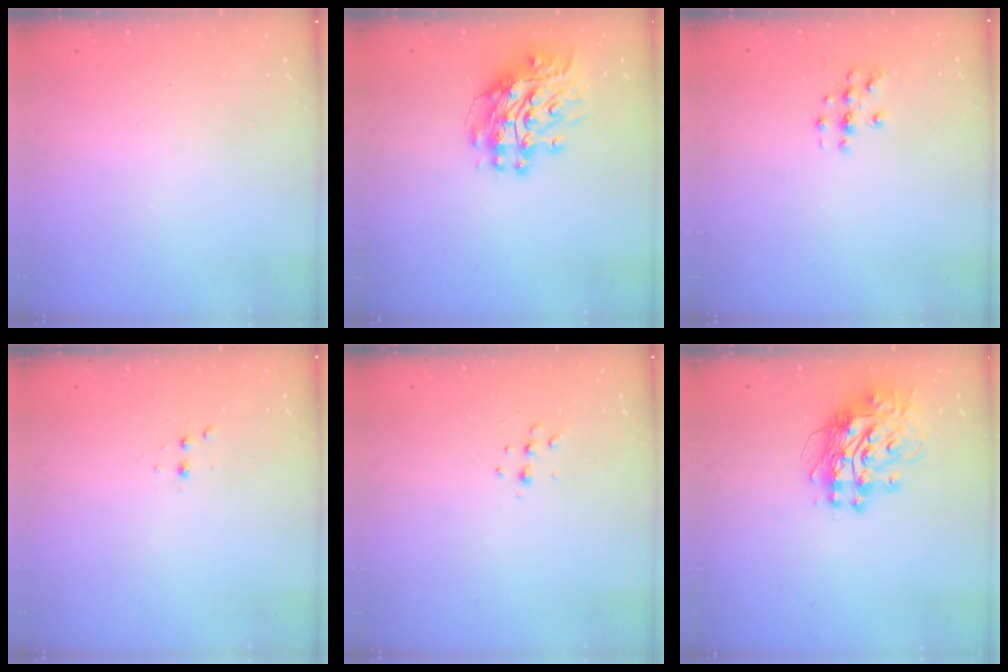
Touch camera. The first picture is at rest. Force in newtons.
{"total": 11.7, "press": 11.6, "slide": 1.2}
{"total": 3.9, "press": 3.8, "slide": 0.5}
{"total": 2.5, "press": 2.4, "slide": 0.5}
{"total": 5.6, "press": 5.6, "slide": 0.7}
{"total": 12.3, "press": 12.3, "slide": 1.1}